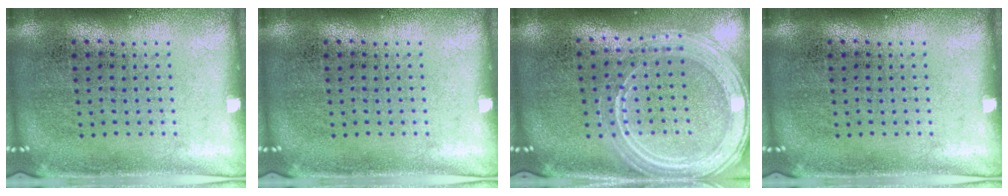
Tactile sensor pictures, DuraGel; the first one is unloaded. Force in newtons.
{"total": 0.0}
{"total": 1.8, "press": 1.7, "slide": 0.5}
{"total": 0.0}